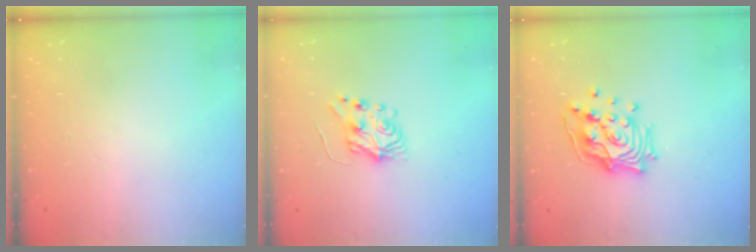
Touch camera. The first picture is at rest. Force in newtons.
{"total": 6.0, "press": 6.0, "slide": 0.6}
{"total": 15.3, "press": 15.1, "slide": 2.7}